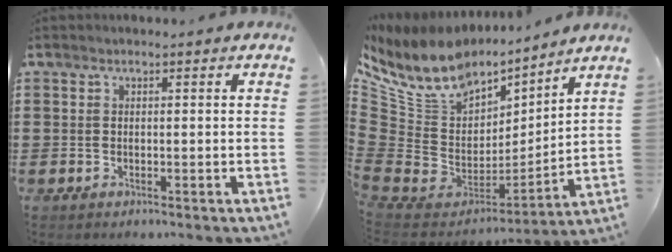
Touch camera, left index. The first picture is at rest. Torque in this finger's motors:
{"motor_torque": [2.14, 0.00, 1.05, 0.21]}